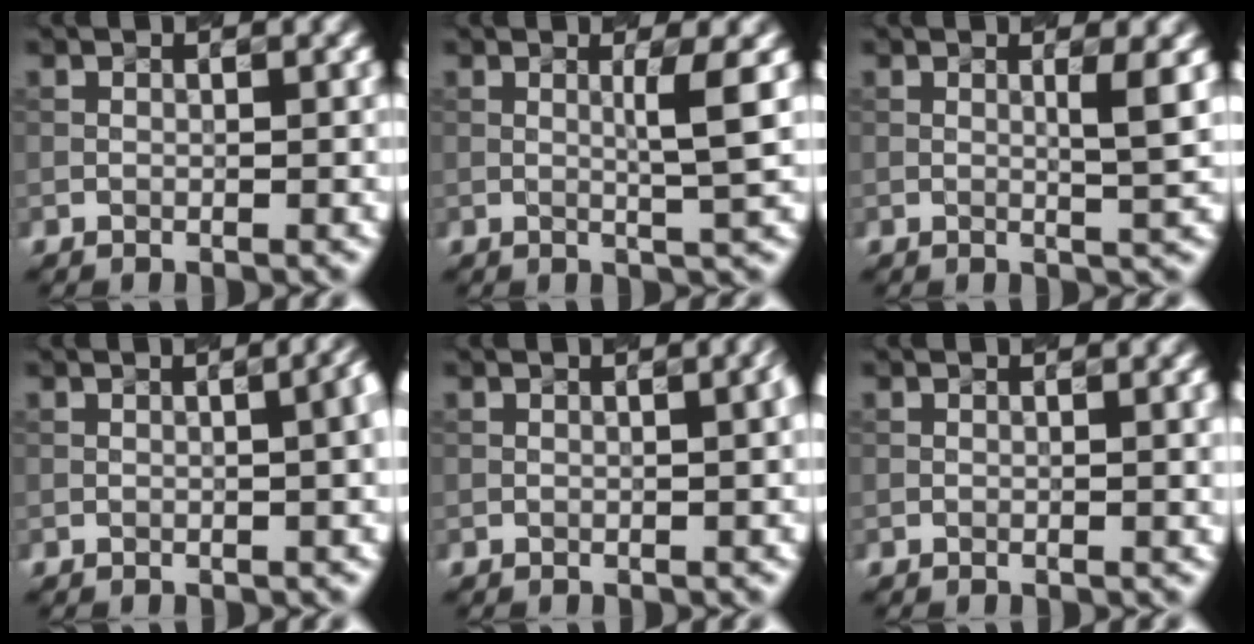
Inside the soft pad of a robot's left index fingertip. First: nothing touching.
{"total": 2.7, "force": [0.3, 0.1, 2.7], "torque": [-0.046, -0.002, 0.010]}
{"total": 2.3, "force": [0.4, 0.3, 2.3], "torque": [-0.032, -0.001, 0.009]}
{"total": 4.5, "force": [0.5, 2.0, 4.0], "torque": [-0.012, 0.030, -0.003]}
{"total": 2.6, "force": [0.4, 1.0, 2.4], "torque": [-0.013, 0.014, 0.000]}
{"total": 1.7, "force": [0.3, 0.5, 1.6], "torque": [-0.013, 0.007, 0.005]}